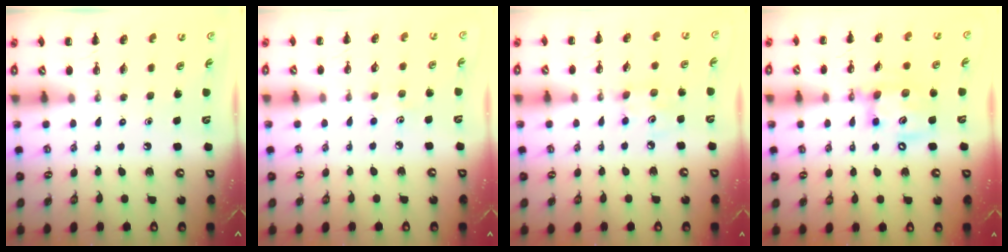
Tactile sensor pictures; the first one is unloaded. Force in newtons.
{"total": 2.8, "press": 2.7, "slide": 0.7}
{"total": 5.0, "press": 4.9, "slide": 1.1}
{"total": 12.4, "press": 12.2, "slide": 2.5}